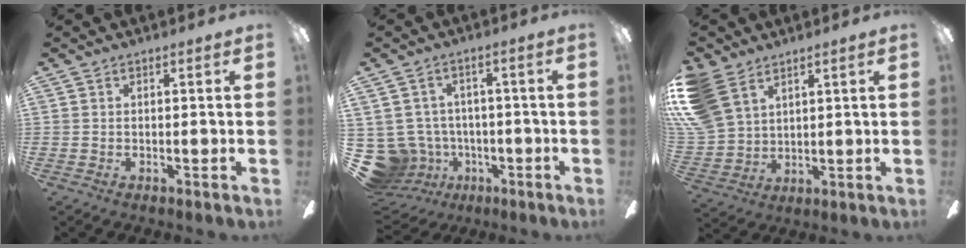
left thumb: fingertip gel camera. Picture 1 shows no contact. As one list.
[{"total": 10.8, "force": [-2.8, 9.8, 3.6], "torque": [-0.122, 0.008, -0.045]}, {"total": 13.2, "force": [7.6, 8.4, 6.9], "torque": [-0.178, -0.019, 0.150]}]